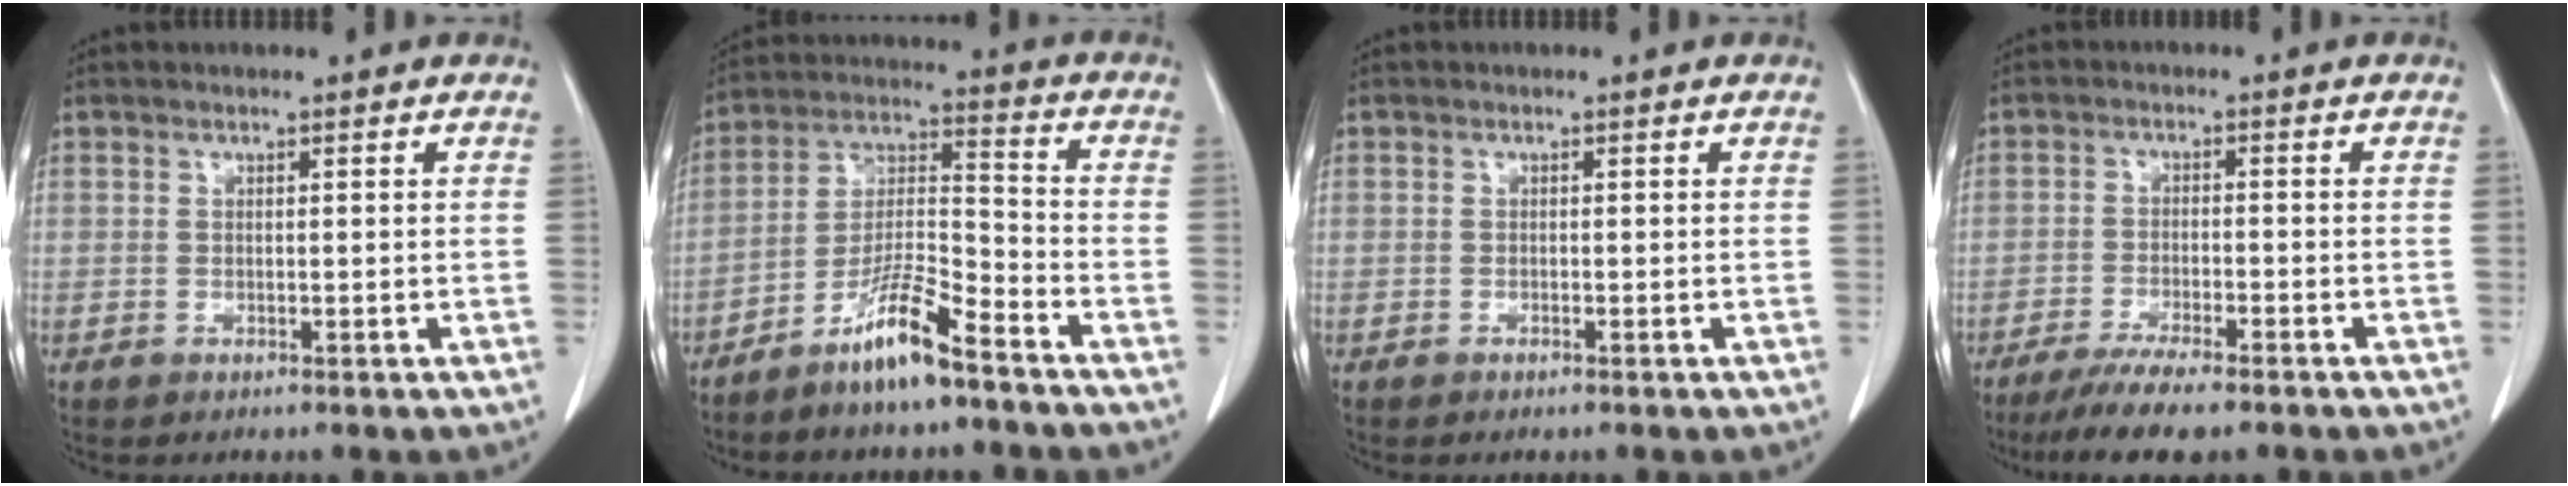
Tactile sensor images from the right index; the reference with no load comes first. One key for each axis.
{"total": 10.1, "fx": -7.3, "fy": 0.9, "fz": 7.0, "tx": -0.140, "ty": -0.009, "tz": -0.139}
{"total": 0.0}
{"total": 8.2, "fx": -6.5, "fy": 0.5, "fz": 5.0, "tx": -0.078, "ty": -0.019, "tz": -0.103}